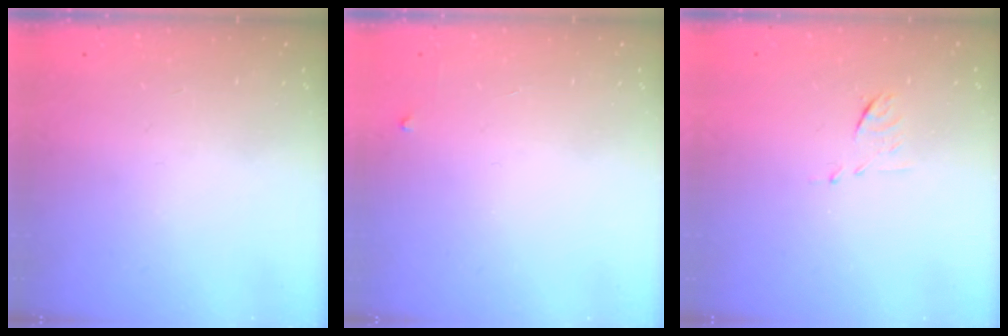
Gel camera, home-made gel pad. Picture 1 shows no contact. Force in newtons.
{"total": 2.3, "press": 2.3, "slide": 0.3}
{"total": 5.9, "press": 5.9, "slide": 0.5}